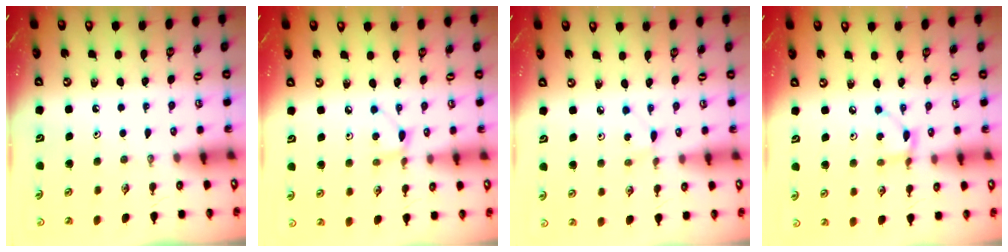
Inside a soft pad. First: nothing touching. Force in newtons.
{"total": 5.5, "press": 5.5, "slide": 0.6}
{"total": 2.3, "press": 2.3, "slide": 0.3}
{"total": 3.1, "press": 3.1, "slide": 0.2}